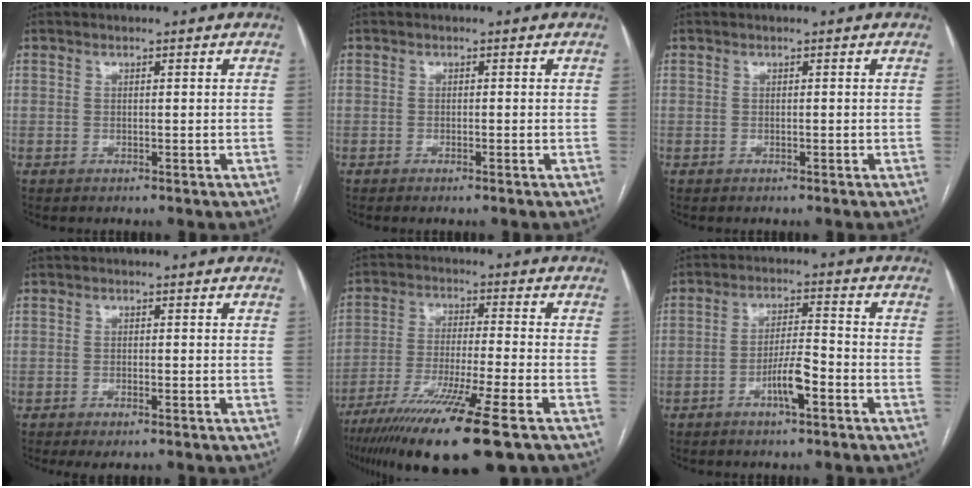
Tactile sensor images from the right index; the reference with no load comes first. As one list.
[{"total": 0.6, "force": [-0.4, -0.1, 0.5], "torque": [-0.011, 0.000, -0.006]}, {"total": 0.0}, {"total": 1.9, "force": [-1.0, 0.4, 1.5], "torque": [-0.028, -0.003, -0.012]}, {"total": 16.9, "force": [-10.9, 0.0, 12.9], "torque": [-0.225, -0.049, -0.186]}, {"total": 5.7, "force": [-2.8, 0.9, 5.0], "torque": [-0.094, 0.004, -0.050]}]